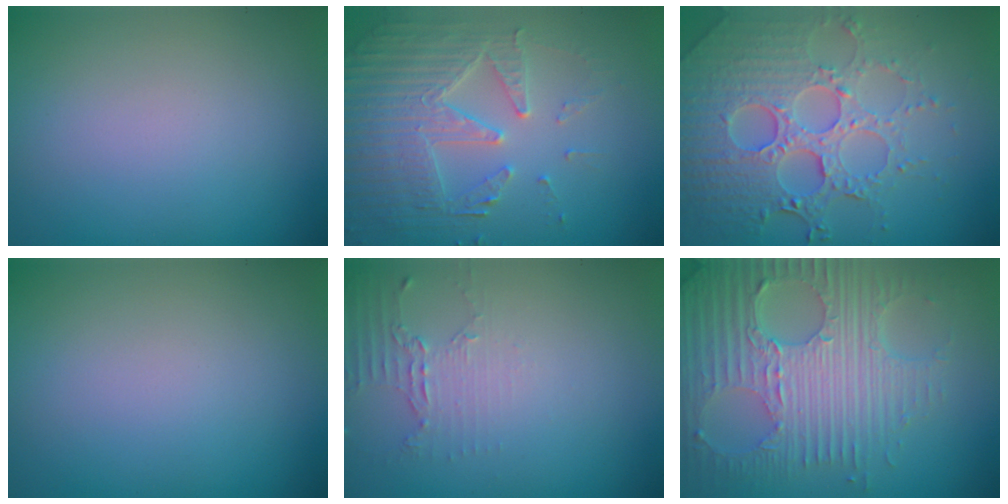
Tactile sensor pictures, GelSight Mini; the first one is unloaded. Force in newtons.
{"total": 4.9, "press": 4.4, "slide": 2.3}
{"total": 8.0, "press": 5.9, "slide": 5.5}
{"total": 0.0}
{"total": 2.1, "press": 1.5, "slide": 1.4}
{"total": 8.2, "press": 5.8, "slide": 5.8}